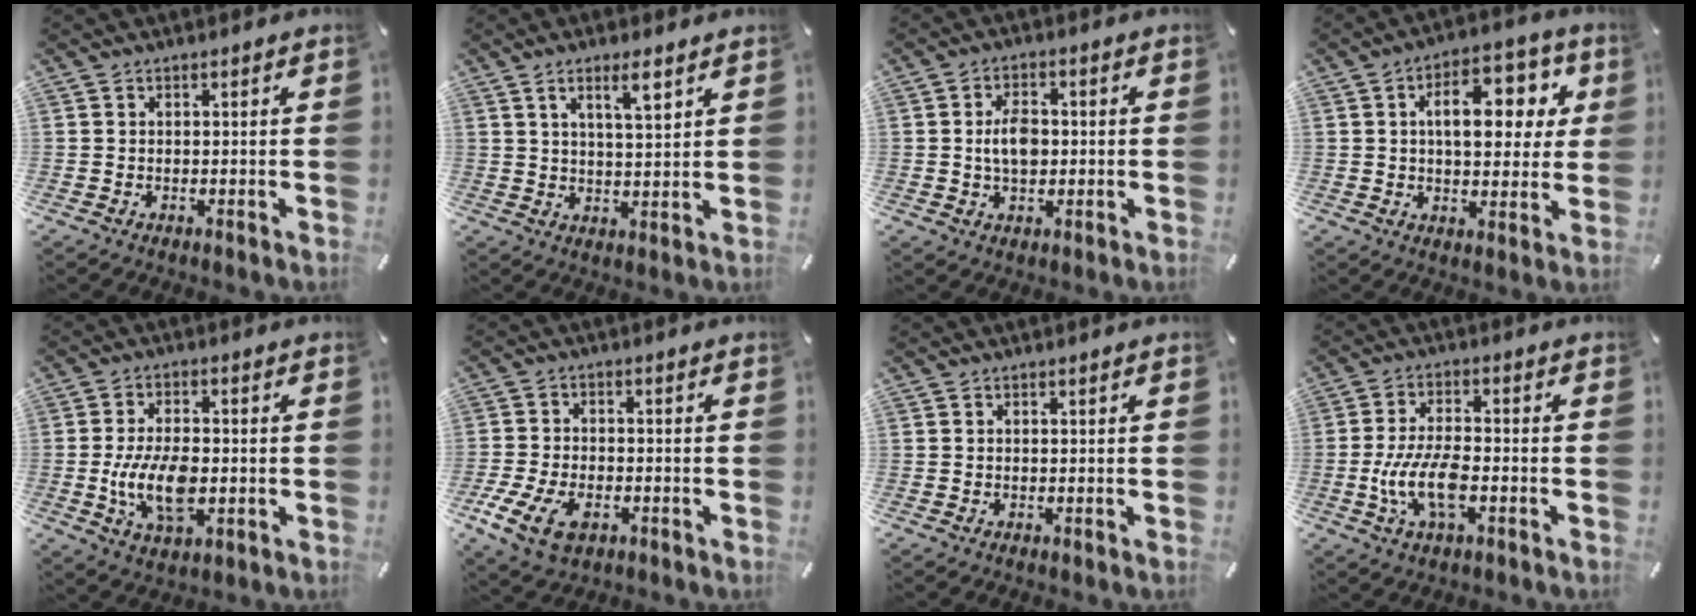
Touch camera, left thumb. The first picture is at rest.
{"total": 6.0, "force": [3.8, 0.9, 4.5], "torque": [-0.081, -0.015, 0.060]}
{"total": 5.9, "force": [0.0, 4.0, 4.3], "torque": [-0.080, -0.001, -0.008]}
{"total": 14.4, "force": [4.0, 8.3, 11.0], "torque": [-0.149, -0.005, 0.061]}
{"total": 11.0, "force": [-1.8, 5.9, 9.1], "torque": [-0.186, -0.007, -0.031]}
{"total": 9.2, "force": [-4.1, 5.7, 5.9], "torque": [-0.143, 0.005, -0.077]}
{"total": 0.0}
{"total": 9.7, "force": [-2.8, 4.1, 8.4], "torque": [-0.174, 0.001, -0.049]}